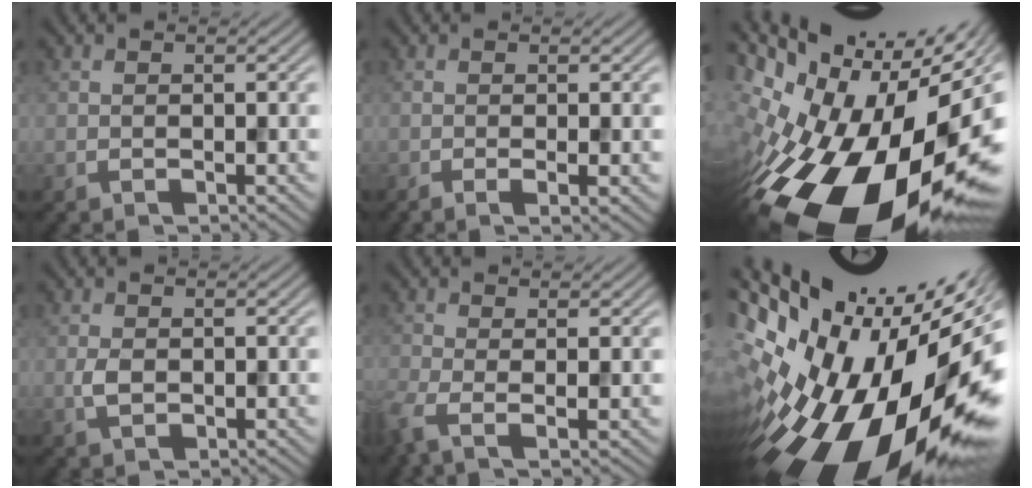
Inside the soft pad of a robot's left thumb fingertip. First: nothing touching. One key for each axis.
{"total": 2.0, "fx": -0.6, "fy": 0.5, "fz": 1.9, "tx": -0.030, "ty": -0.004, "tz": -0.011}
{"total": 20.7, "fx": -6.6, "fy": 10.9, "fz": 16.3, "tx": -0.293, "ty": -0.065, "tz": -0.088}
{"total": 1.4, "fx": -0.4, "fy": 1.0, "fz": 0.9, "tx": -0.022, "ty": -0.006, "tz": -0.005}
{"total": 3.9, "fx": -1.7, "fy": 1.3, "fz": 3.2, "tx": -0.078, "ty": -0.012, "tz": -0.032}
{"total": 20.6, "fx": -4.6, "fy": 9.9, "fz": 17.5, "tx": -0.283, "ty": -0.040, "tz": -0.070}